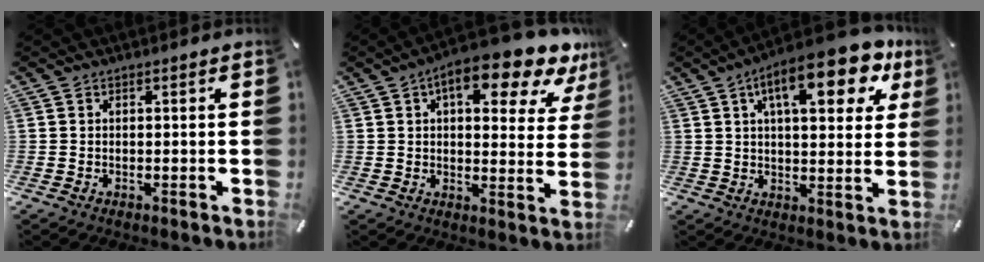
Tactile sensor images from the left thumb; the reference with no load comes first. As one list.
[{"total": 14.1, "force": [9.1, 5.1, 9.4], "torque": [-0.127, -0.055, 0.145]}, {"total": 17.6, "force": [8.8, 6.6, 13.7], "torque": [-0.205, -0.027, 0.136]}]